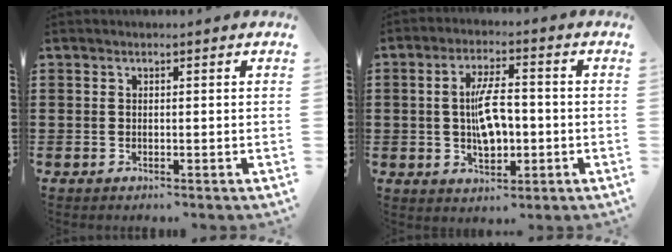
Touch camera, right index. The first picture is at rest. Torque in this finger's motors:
{"motor_torque": [2.14, 0.00, 0.31, 0.21]}